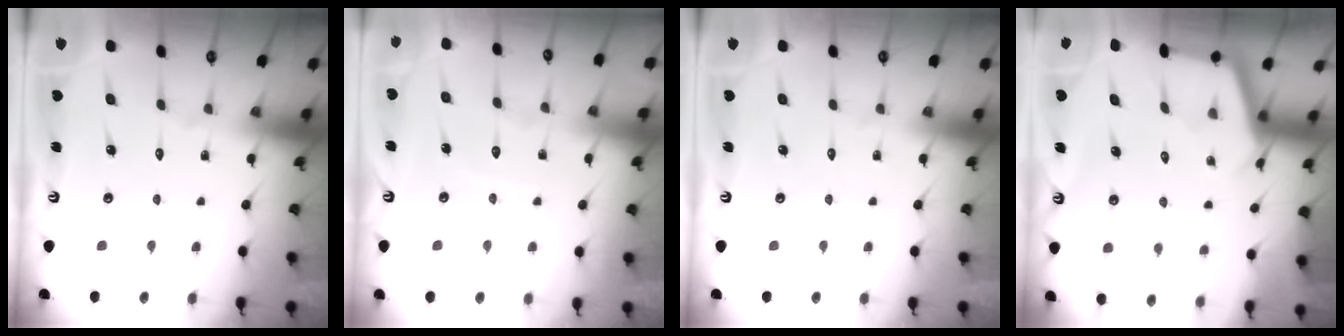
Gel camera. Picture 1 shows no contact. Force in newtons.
{"total": 4.5, "press": 4.5, "slide": 0.6}
{"total": 0.0}
{"total": 2.9, "press": 2.8, "slide": 0.3}